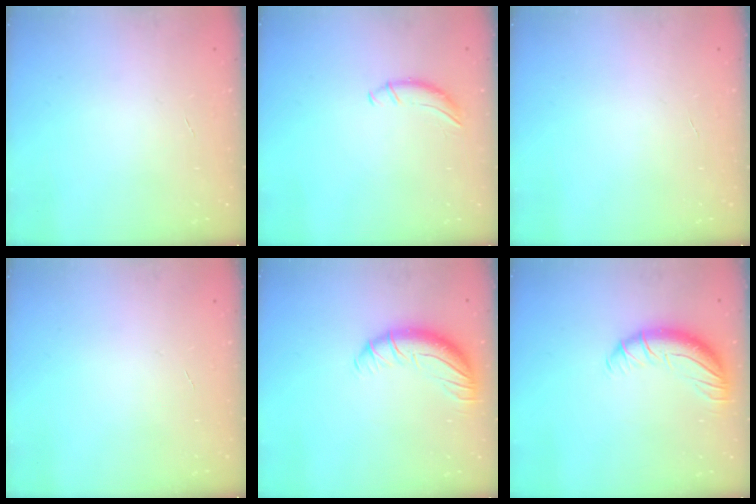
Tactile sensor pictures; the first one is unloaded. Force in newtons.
{"total": 0.0}
{"total": 0.0}
{"total": 0.0}
{"total": 10.8, "press": 10.5, "slide": 2.2}
{"total": 10.8, "press": 10.5, "slide": 2.2}